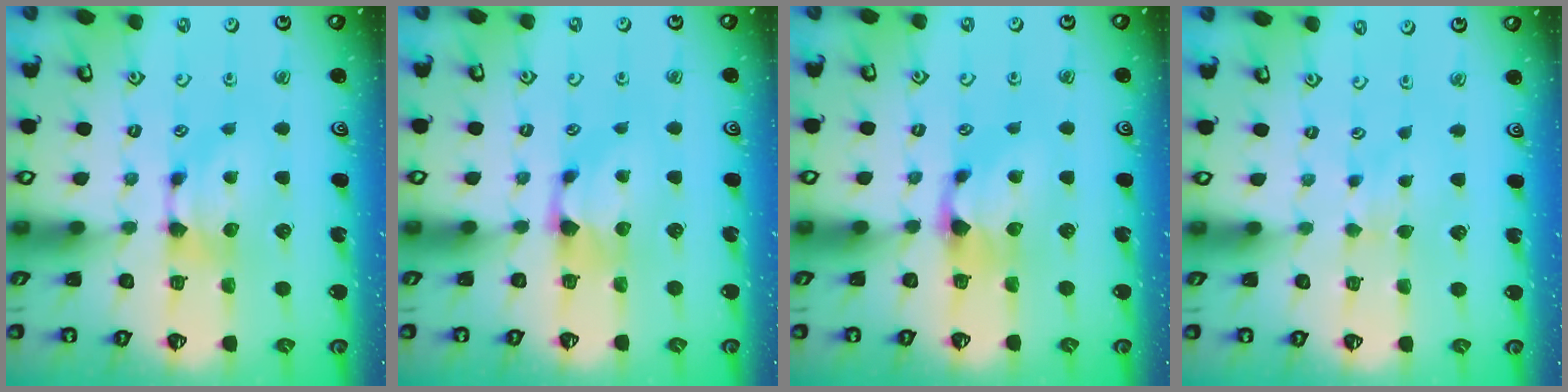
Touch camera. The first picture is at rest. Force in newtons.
{"total": 0.9, "press": 0.5, "slide": 0.7}
{"total": 1.0, "press": 0.1, "slide": 1.0}
{"total": 2.5, "press": 2.5, "slide": 0.5}